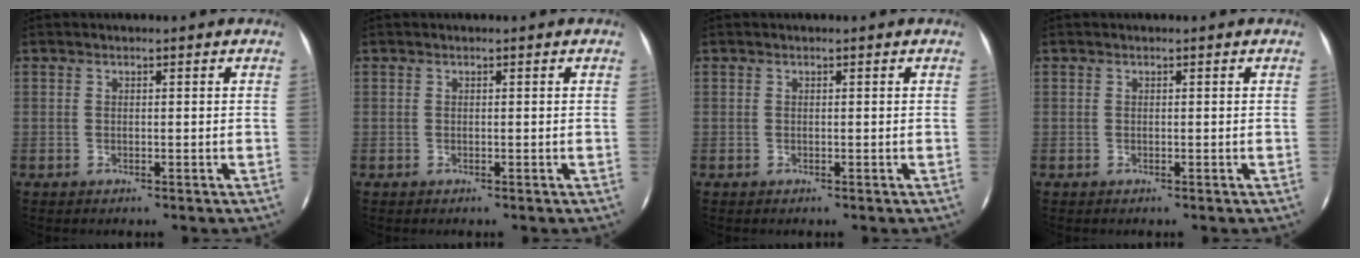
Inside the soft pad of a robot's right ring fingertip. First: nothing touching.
{"total": 0.0}
{"total": 0.0}
{"total": 0.0}